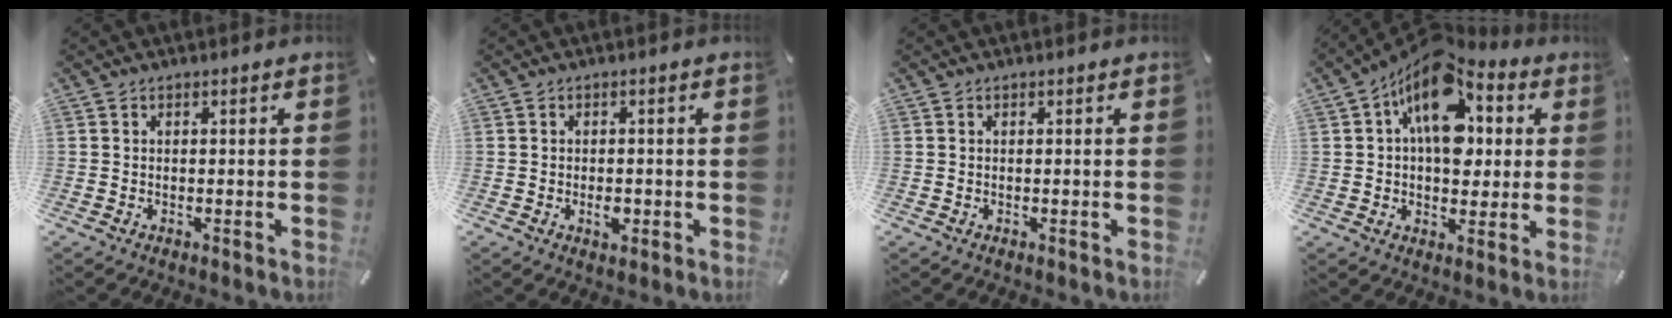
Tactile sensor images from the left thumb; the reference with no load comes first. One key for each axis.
{"total": 3.2, "fx": -0.9, "fy": 1.8, "fz": 2.4, "tx": -0.041, "ty": 0.003, "tz": -0.014}
{"total": 0.0}
{"total": 16.9, "fx": 5.0, "fy": 10.6, "fz": 12.1, "tx": -0.196, "ty": -0.039, "tz": 0.084}